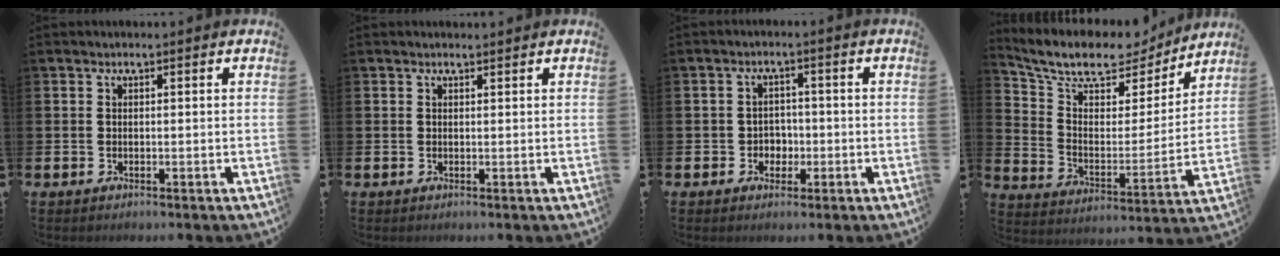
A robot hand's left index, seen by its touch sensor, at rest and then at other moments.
{"total": 0.5, "force": [0.5, 0.0, 0.0], "torque": [0.008, -0.003, 0.008]}
{"total": 2.4, "force": [-0.7, 2.2, 0.7], "torque": [-0.011, 0.002, -0.021]}
{"total": 10.0, "force": [8.8, 3.7, 3.1], "torque": [-0.098, -0.062, 0.148]}